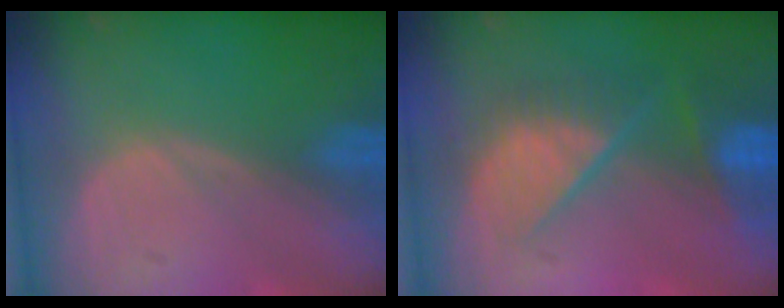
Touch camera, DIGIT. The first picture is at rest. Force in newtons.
{"total": 9.6, "press": 8.3, "slide": 4.8}